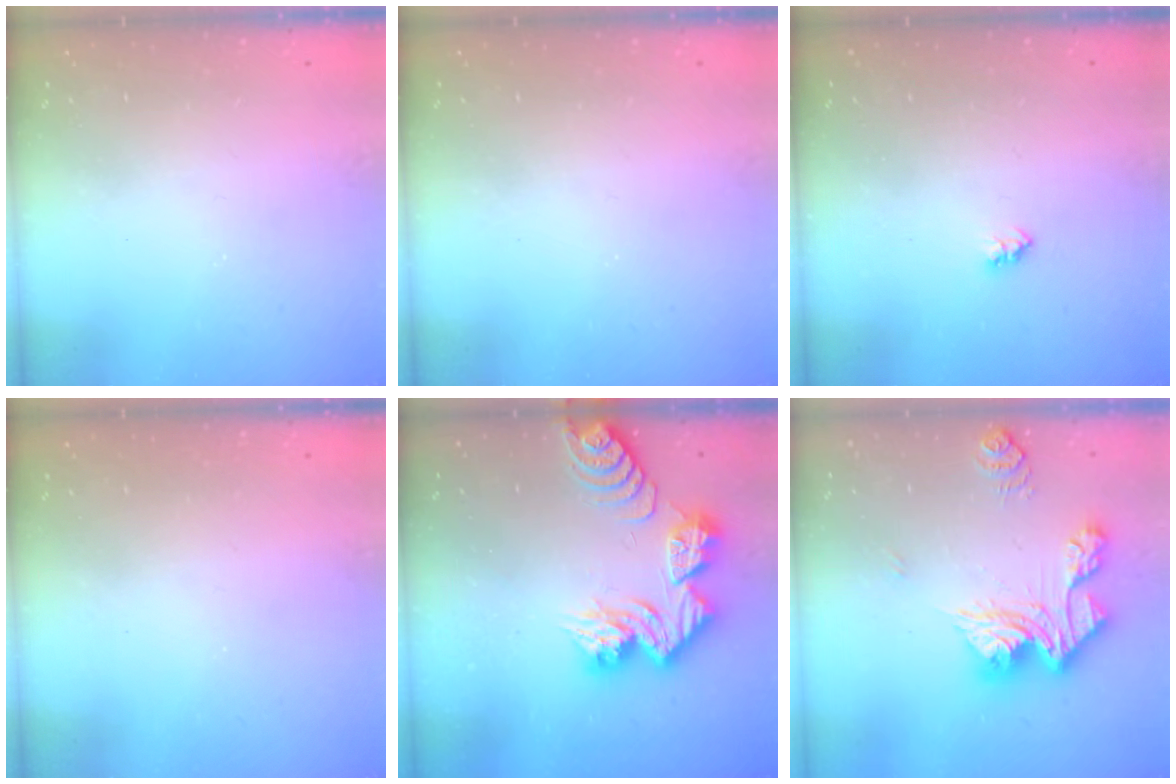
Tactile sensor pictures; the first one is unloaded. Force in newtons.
{"total": 0.0}
{"total": 2.3, "press": 2.2, "slide": 0.4}
{"total": 0.0}
{"total": 13.8, "press": 13.7, "slide": 1.2}
{"total": 16.5, "press": 16.5, "slide": 1.5}